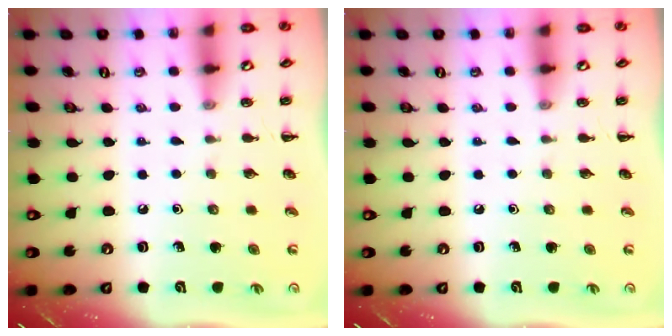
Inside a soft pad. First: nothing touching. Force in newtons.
{"total": 0.0}